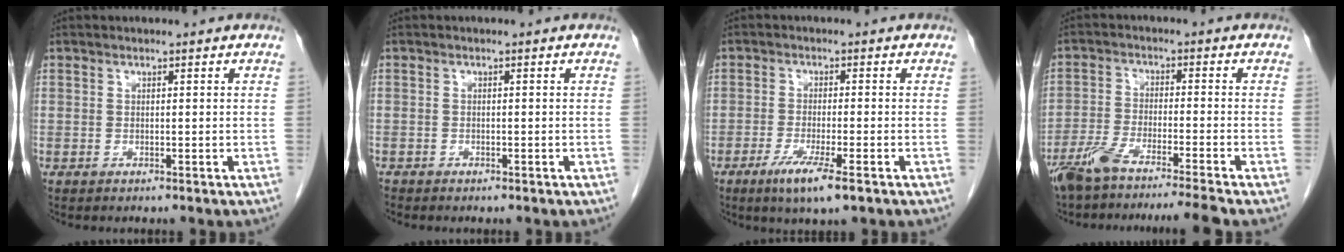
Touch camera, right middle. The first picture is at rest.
{"total": 0.6, "force": [-0.6, 0.3, 0.1], "torque": [-0.004, 0.000, -0.011]}
{"total": 6.2, "force": [-3.5, 0.3, 5.0], "torque": [-0.095, -0.016, -0.060]}
{"total": 10.8, "force": [-9.1, -1.3, 5.5], "torque": [-0.084, -0.020, -0.151]}